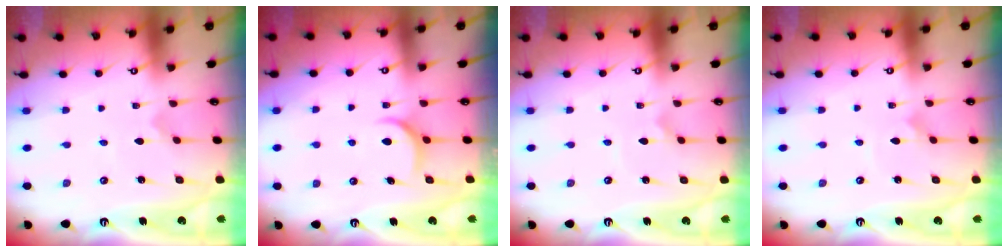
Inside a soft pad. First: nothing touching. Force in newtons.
{"total": 6.9, "press": 6.9, "slide": 0.8}
{"total": 0.9, "press": 0.9, "slide": 0.0}
{"total": 1.4, "press": 1.4, "slide": 0.1}